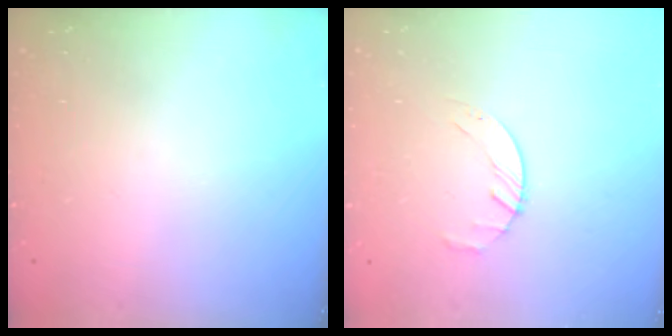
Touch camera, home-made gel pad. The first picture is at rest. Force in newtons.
{"total": 2.7, "press": 2.6, "slide": 0.3}